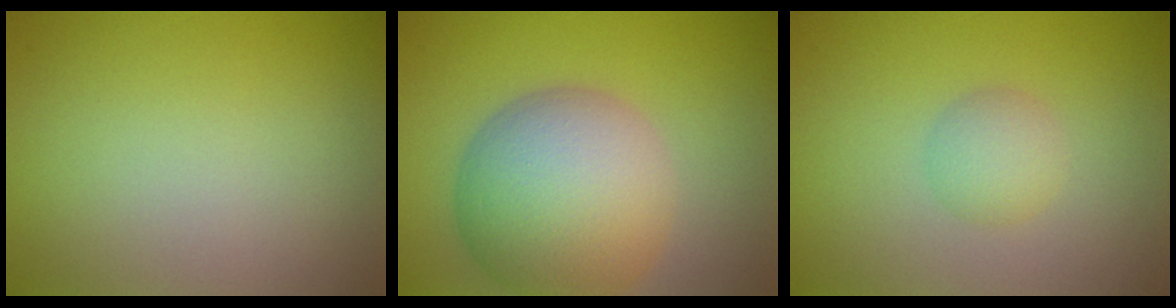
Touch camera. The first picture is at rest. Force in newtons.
{"total": 10.7, "press": 10.7, "slide": 0.1}
{"total": 2.0, "press": 2.0, "slide": 0.1}